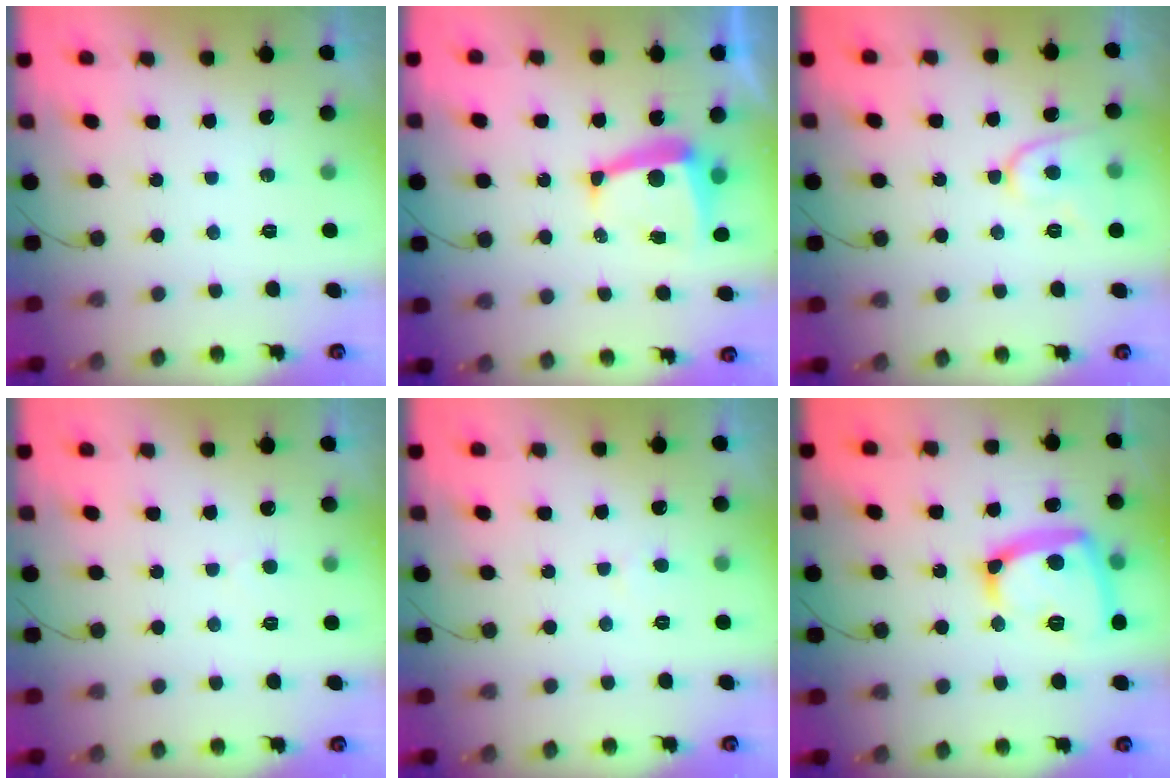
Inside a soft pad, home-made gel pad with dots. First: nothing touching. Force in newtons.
{"total": 8.9, "press": 8.9, "slide": 0.7}
{"total": 8.4, "press": 8.3, "slide": 0.7}
{"total": 2.9, "press": 2.9, "slide": 0.3}
{"total": 1.1, "press": 1.1, "slide": 0.1}
{"total": 16.8, "press": 16.7, "slide": 1.6}